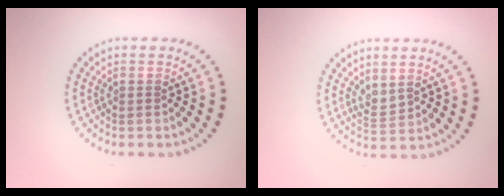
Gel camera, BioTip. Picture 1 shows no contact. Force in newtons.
{"total": 1.4, "press": 1.1, "slide": 0.8}